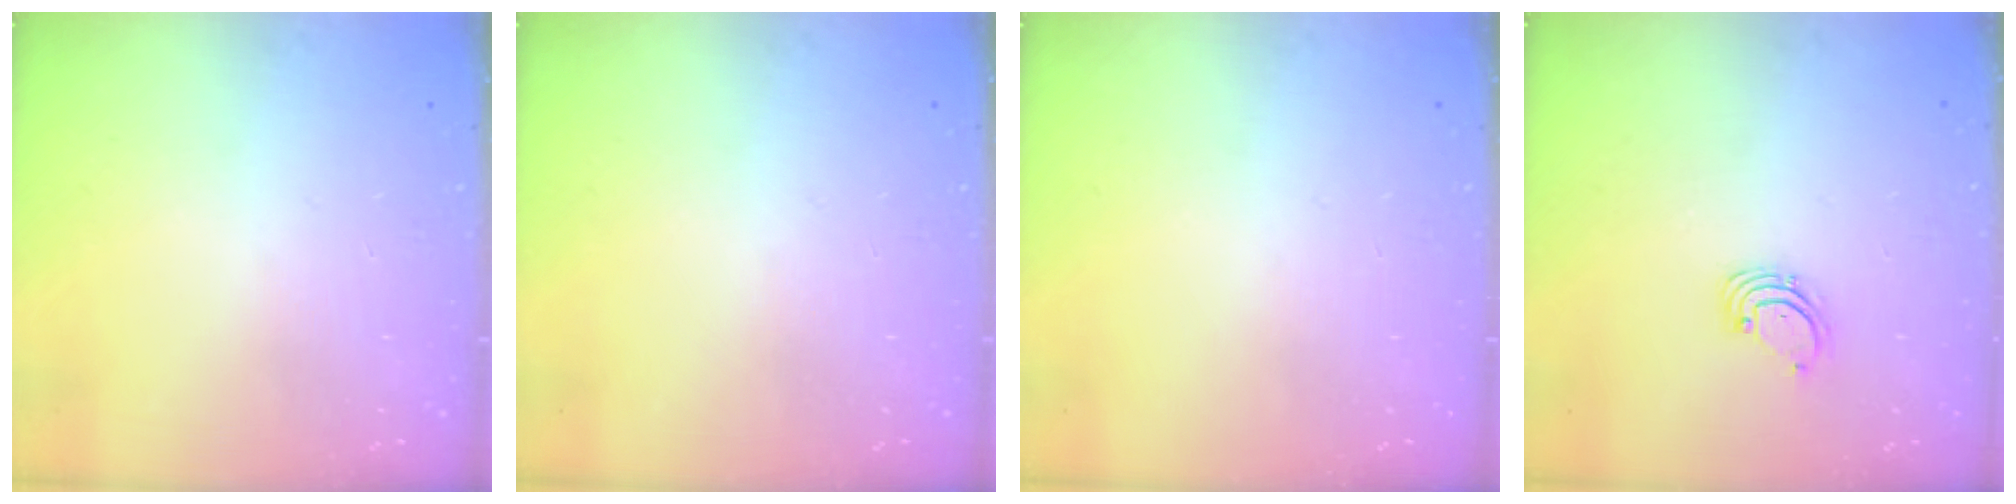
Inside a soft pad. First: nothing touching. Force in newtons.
{"total": 0.0}
{"total": 0.0}
{"total": 1.5, "press": 1.5, "slide": 0.1}